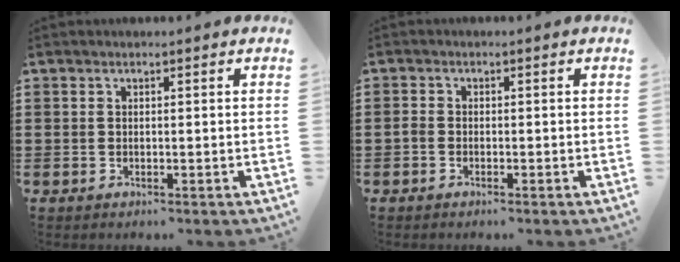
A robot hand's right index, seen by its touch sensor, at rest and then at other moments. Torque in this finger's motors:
{"motor_torque": [0.54, -0.08, 0.00, 0.02]}